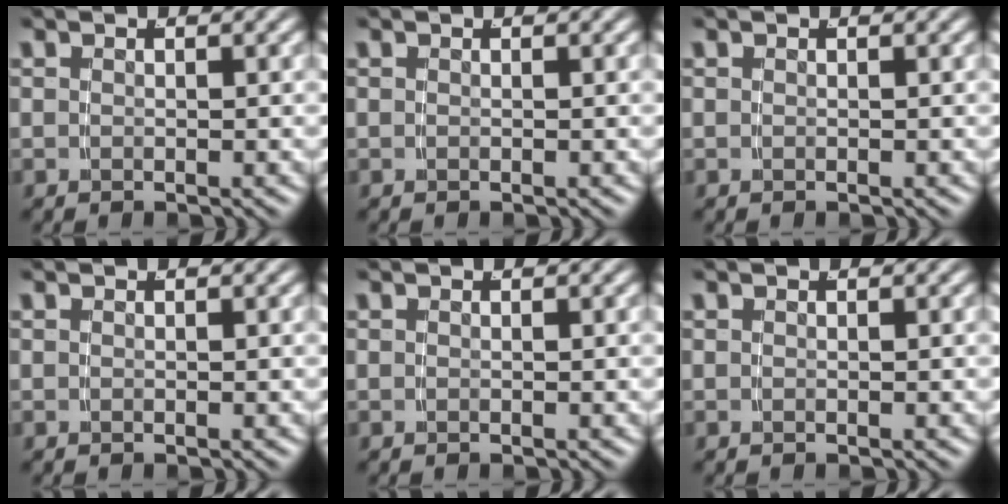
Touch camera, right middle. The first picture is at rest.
{"total": 0.0}
{"total": 0.0}
{"total": 0.0}
{"total": 0.0}
{"total": 0.0}